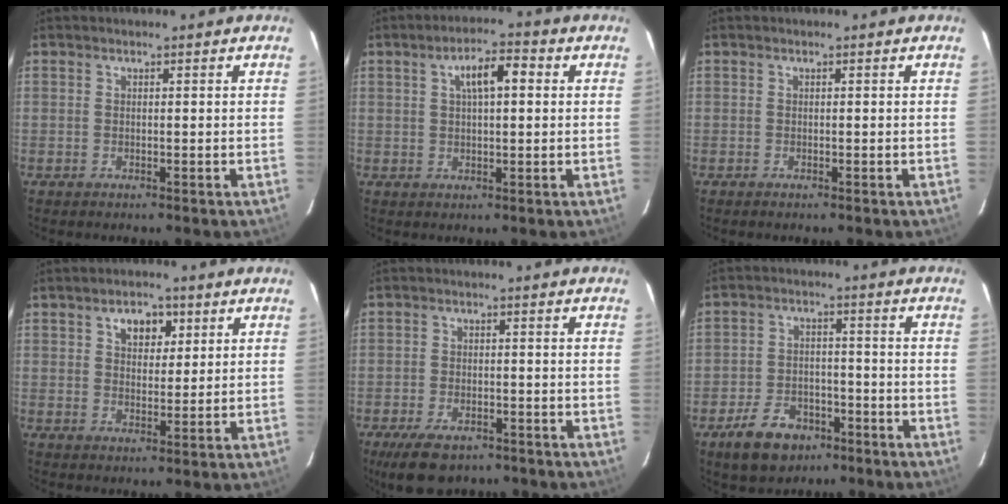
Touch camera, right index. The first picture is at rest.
{"total": 6.2, "force": [1.7, 2.2, 5.5], "torque": [-0.092, 0.016, 0.031]}
{"total": 0.0}
{"total": 5.4, "force": [2.5, 3.5, 3.2], "torque": [-0.048, 0.012, 0.042]}
{"total": 9.0, "force": [-6.3, 4.2, 4.7], "torque": [-0.111, -0.010, -0.102]}
{"total": 9.9, "force": [-6.1, 6.4, 4.5], "torque": [-0.114, 0.015, -0.089]}